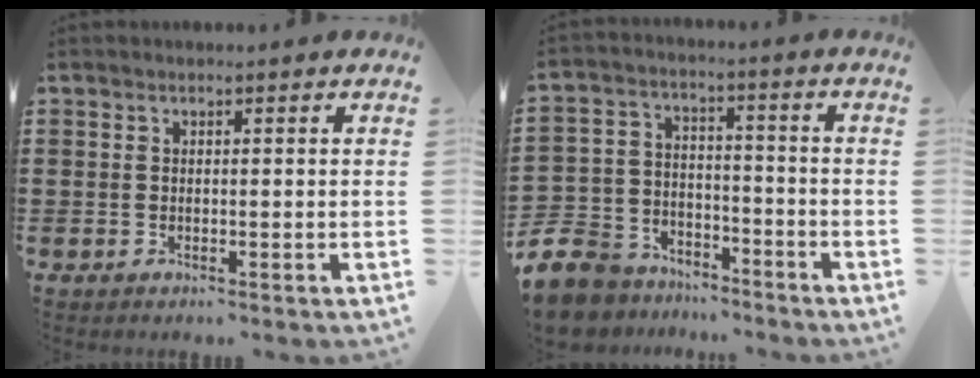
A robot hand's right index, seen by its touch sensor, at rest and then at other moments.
{"total": 8.7, "force": [-8.0, 3.1, 1.2], "torque": [-0.056, 0.016, -0.163]}